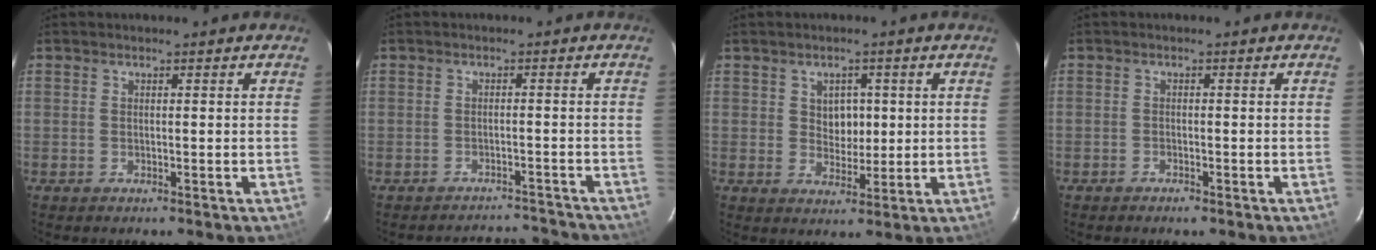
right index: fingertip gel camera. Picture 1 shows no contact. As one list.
[{"total": 8.0, "force": [-7.6, 2.5, 0.7], "torque": [-0.010, 0.035, -0.093]}, {"total": 4.2, "force": [0.9, 3.5, 2.1], "torque": [-0.030, 0.008, 0.017]}, {"total": 1.2, "force": [-1.0, 0.4, 0.4], "torque": [-0.012, -0.001, -0.021]}]